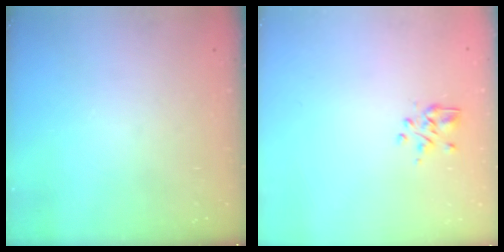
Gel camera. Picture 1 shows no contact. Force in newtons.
{"total": 2.9, "press": 2.7, "slide": 1.1}